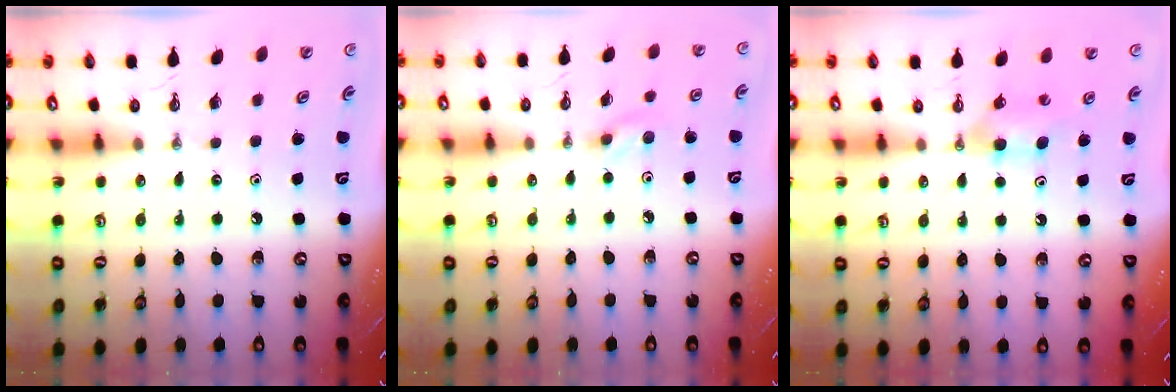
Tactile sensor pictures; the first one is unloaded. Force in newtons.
{"total": 6.1, "press": 5.9, "slide": 1.7}
{"total": 4.7, "press": 4.6, "slide": 1.1}